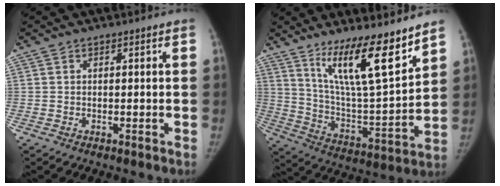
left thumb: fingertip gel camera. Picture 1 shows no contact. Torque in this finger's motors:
{"motor_torque": [0.17, 0.08, 1.48, -1.29, 0.10]}